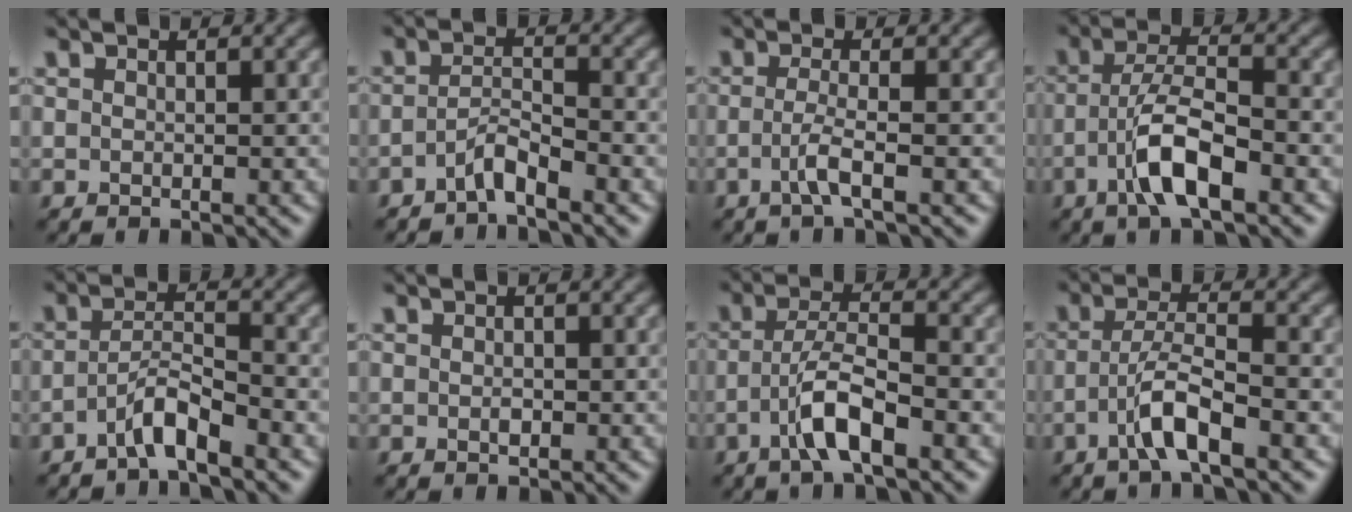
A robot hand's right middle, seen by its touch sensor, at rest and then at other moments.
{"total": 2.1, "force": [-1.7, 0.1, 1.2], "torque": [-0.027, 0.011, -0.035]}
{"total": 2.1, "force": [-0.9, 0.1, 1.9], "torque": [-0.044, 0.003, -0.022]}
{"total": 5.6, "force": [-2.5, 1.5, 4.7], "torque": [-0.095, 0.009, -0.049]}
{"total": 2.9, "force": [-2.1, 0.3, 2.0], "torque": [-0.039, 0.013, -0.043]}
{"total": 0.6, "force": [-0.1, 0.4, 0.4], "torque": [-0.009, -0.001, -0.002]}
{"total": 4.5, "force": [-2.3, 0.9, 3.8], "torque": [-0.077, 0.011, -0.046]}
{"total": 4.0, "force": [-2.2, 0.5, 3.4], "torque": [-0.068, 0.014, -0.046]}